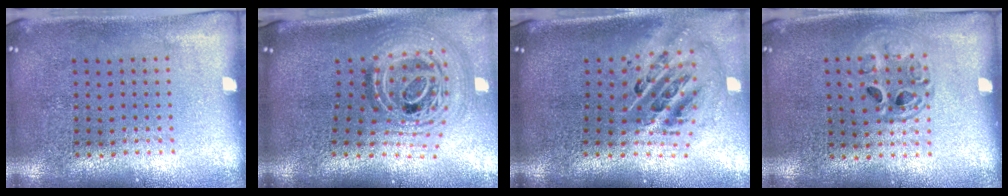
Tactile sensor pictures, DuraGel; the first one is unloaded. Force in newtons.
{"total": 2.1, "press": 1.6, "slide": 1.4}
{"total": 2.7, "press": 1.8, "slide": 2.0}
{"total": 1.3, "press": 1.2, "slide": 0.5}